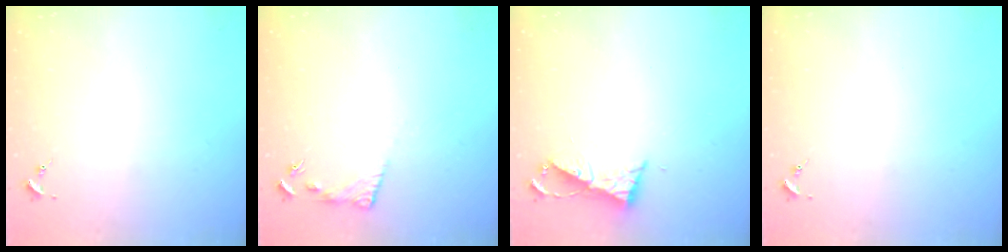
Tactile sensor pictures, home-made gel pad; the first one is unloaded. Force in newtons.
{"total": 6.0, "press": 6.0, "slide": 0.4}
{"total": 6.4, "press": 6.4, "slide": 0.6}
{"total": 0.0}